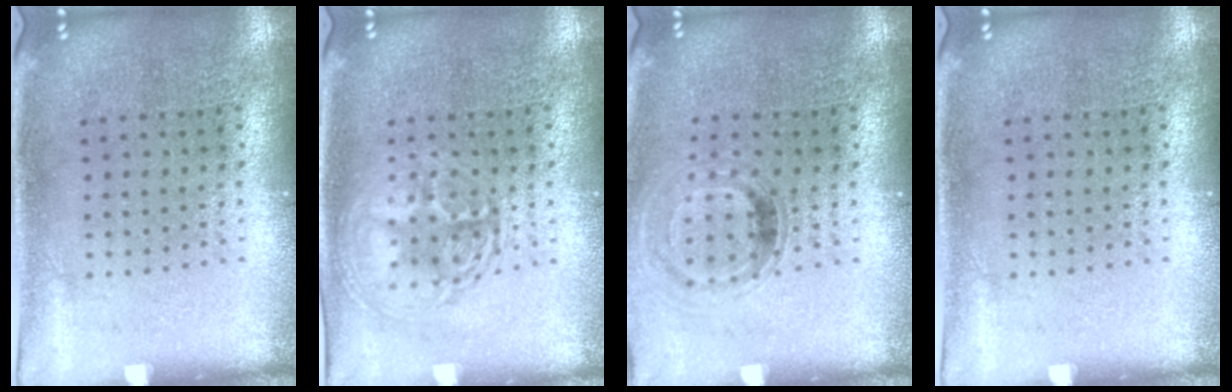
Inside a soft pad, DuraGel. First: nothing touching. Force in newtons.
{"total": 2.9, "press": 2.9, "slide": 0.4}
{"total": 0.8, "press": 0.8, "slide": 0.2}
{"total": 0.0}